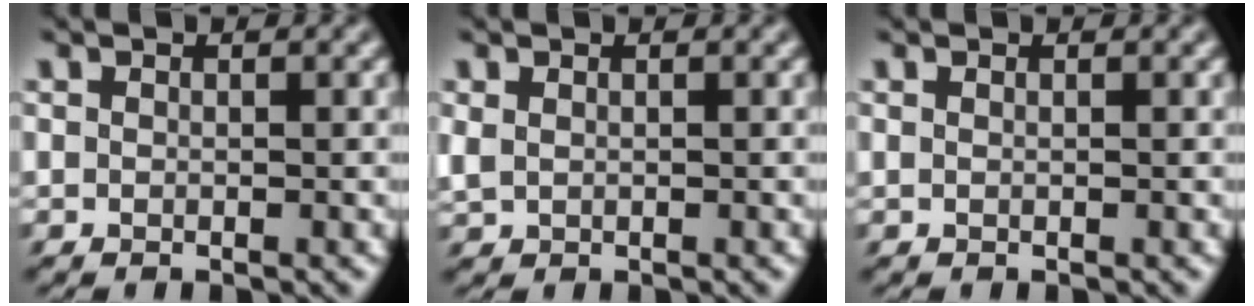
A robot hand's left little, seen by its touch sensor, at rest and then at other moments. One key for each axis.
{"total": 1.2, "fx": 0.2, "fy": 0.8, "fz": 0.9, "tx": -0.029, "ty": 0.001, "tz": 0.004}
{"total": 0.0}